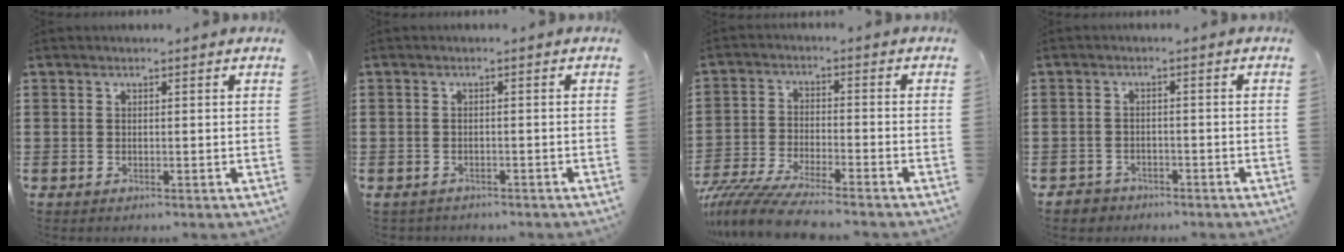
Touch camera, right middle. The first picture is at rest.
{"total": 1.1, "force": [-1.0, 0.2, -0.1], "torque": [-0.003, 0.001, -0.023]}
{"total": 7.4, "force": [-6.8, 0.1, 2.7], "torque": [-0.070, -0.010, -0.137]}
{"total": 1.9, "force": [-1.8, 0.7, -0.2], "torque": [-0.004, 0.002, -0.041]}